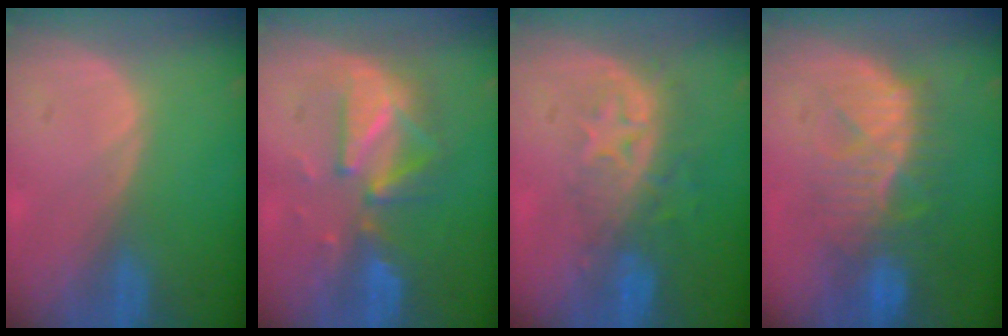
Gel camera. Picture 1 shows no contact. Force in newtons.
{"total": 8.0, "press": 8.0, "slide": 0.8}
{"total": 8.5, "press": 7.3, "slide": 4.4}
{"total": 9.3, "press": 8.8, "slide": 3.0}